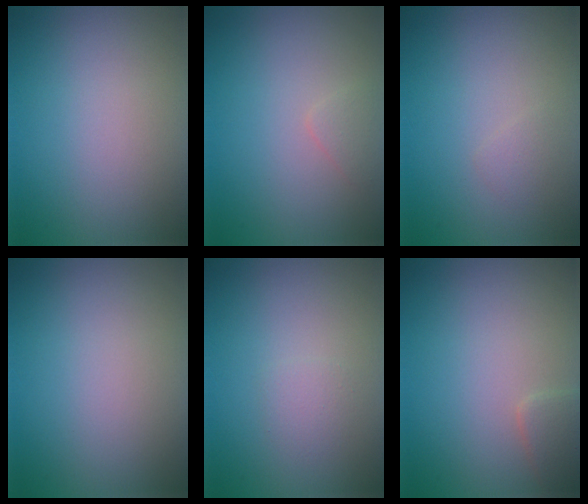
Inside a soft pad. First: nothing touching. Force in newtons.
{"total": 0.9, "press": 0.9, "slide": 0.1}
{"total": 0.7, "press": 0.7, "slide": 0.0}
{"total": 0.0}
{"total": 1.0, "press": 1.0, "slide": 0.1}
{"total": 1.6, "press": 1.6, "slide": 0.1}